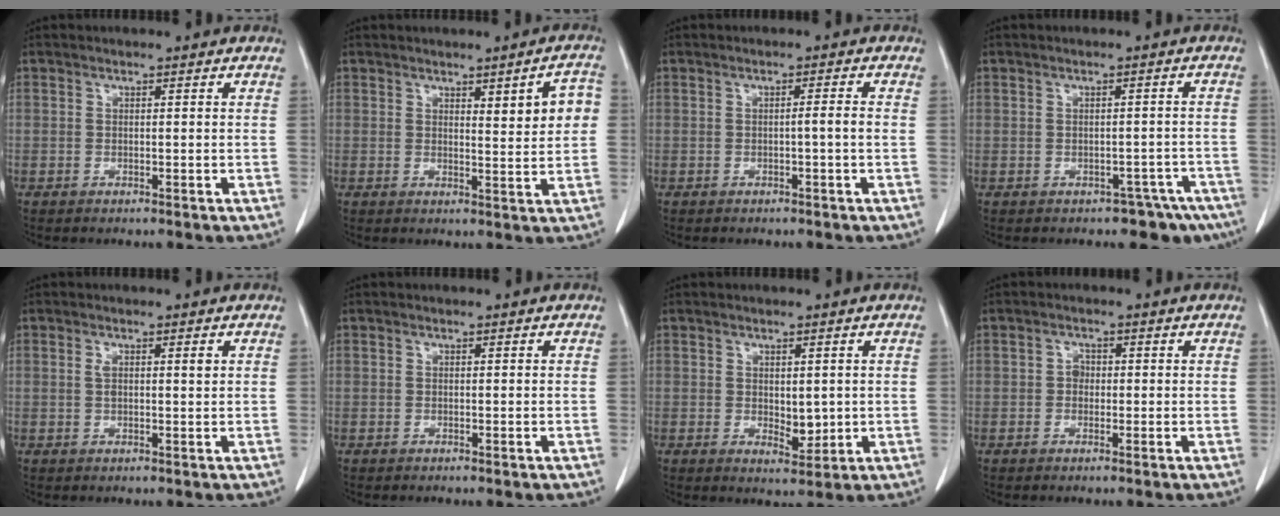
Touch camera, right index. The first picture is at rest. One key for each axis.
{"total": 5.6, "fx": 1.6, "fy": 1.0, "fz": 5.3, "tx": -0.067, "ty": 0.004, "tz": 0.022}
{"total": 1.6, "fx": -0.4, "fy": -0.4, "fz": 1.5, "tx": -0.022, "ty": 0.000, "tz": -0.006}
{"total": 5.7, "fx": -4.0, "fy": 3.8, "fz": 1.6, "tx": 0.003, "ty": 0.024, "tz": -0.045}
{"total": 2.0, "fx": 0.7, "fy": 0.4, "fz": 1.8, "tx": -0.036, "ty": 0.009, "tz": 0.012}
{"total": 0.0}
{"total": 3.2, "fx": 0.1, "fy": 1.7, "fz": 2.7, "tx": -0.038, "ty": -0.009, "tz": 0.010}
{"total": 1.5, "fx": -0.1, "fy": 1.3, "fz": 0.8, "tx": -0.010, "ty": 0.005, "tz": -0.004}